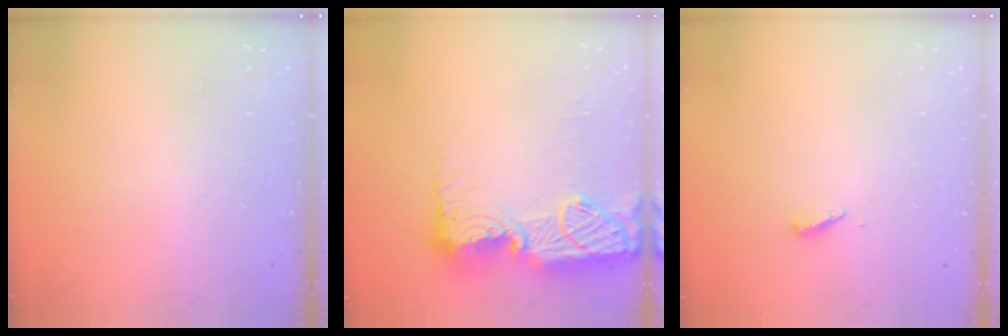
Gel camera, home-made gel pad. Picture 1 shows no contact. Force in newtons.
{"total": 21.2, "press": 21.2, "slide": 1.2}
{"total": 2.8, "press": 2.8, "slide": 0.2}